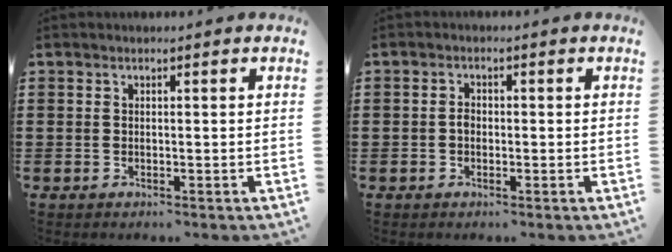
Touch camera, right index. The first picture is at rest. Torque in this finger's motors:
{"motor_torque": [0.44, -0.35, 0.22, 0.03]}